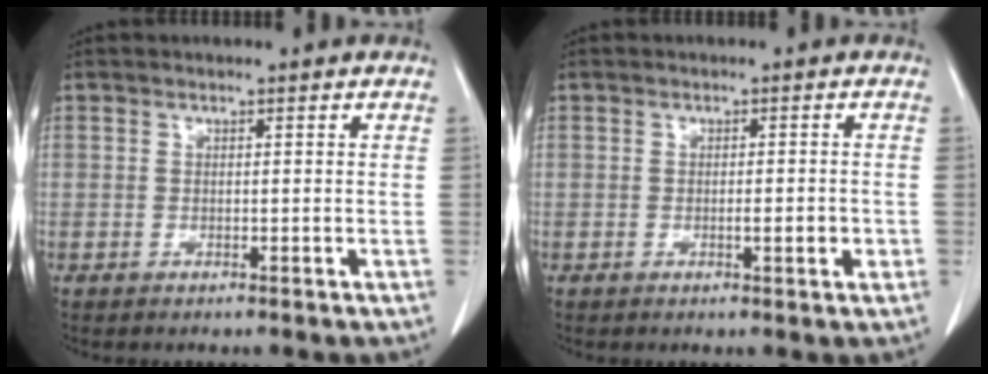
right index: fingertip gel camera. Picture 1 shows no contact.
{"total": 2.3, "force": [-0.6, 0.5, 2.2], "torque": [-0.035, 0.000, -0.007]}